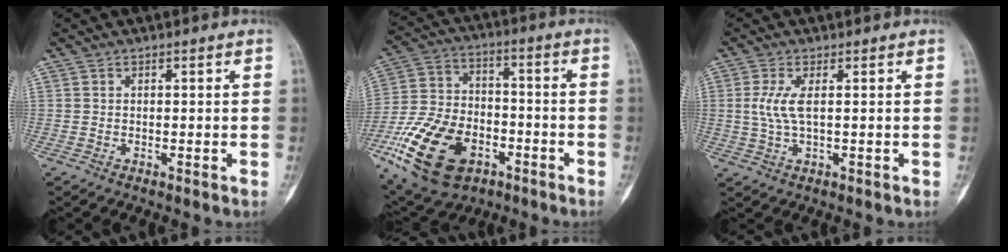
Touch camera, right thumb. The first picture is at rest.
{"total": 21.0, "force": [-9.0, 13.1, 13.8], "torque": [-0.258, 0.039, -0.153]}
{"total": 4.6, "force": [0.7, 1.3, 4.4], "torque": [-0.116, -0.003, 0.018]}